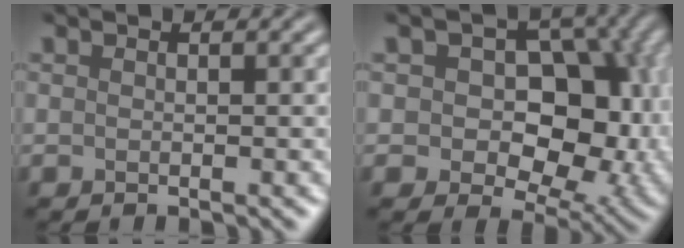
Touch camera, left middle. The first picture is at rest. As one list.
[{"total": 10.2, "force": [0.9, 7.1, 7.2], "torque": [-0.084, -0.005, 0.011]}]